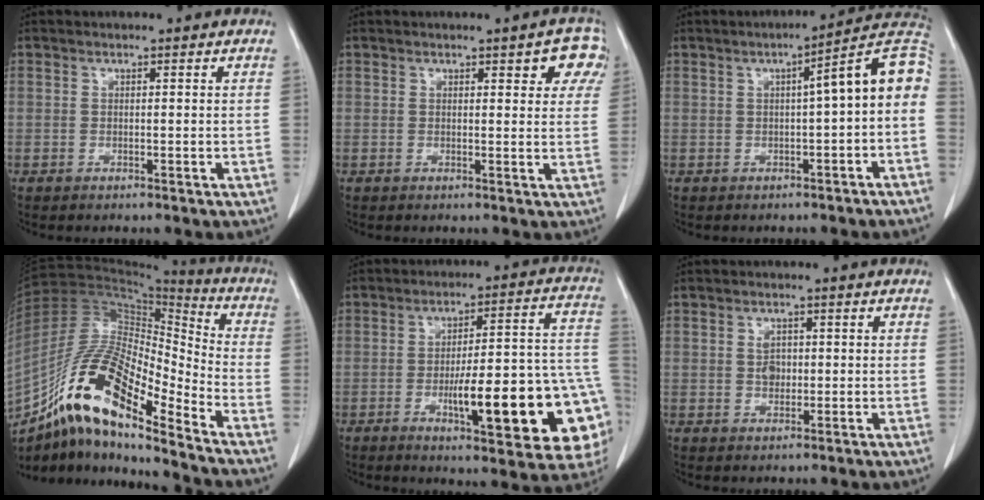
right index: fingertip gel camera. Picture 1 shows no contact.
{"total": 4.9, "force": [2.6, 1.8, 3.8], "torque": [-0.030, 0.006, 0.021]}
{"total": 9.1, "force": [0.0, 1.1, 9.0], "torque": [-0.114, 0.033, -0.007]}
{"total": 20.3, "force": [-13.4, 4.0, 14.8], "torque": [-0.302, 0.001, -0.241]}
{"total": 22.2, "force": [-6.3, 4.0, 20.9], "torque": [-0.201, 0.022, -0.073]}
{"total": 2.6, "force": [0.1, 1.8, 1.9], "torque": [-0.031, 0.001, 0.004]}